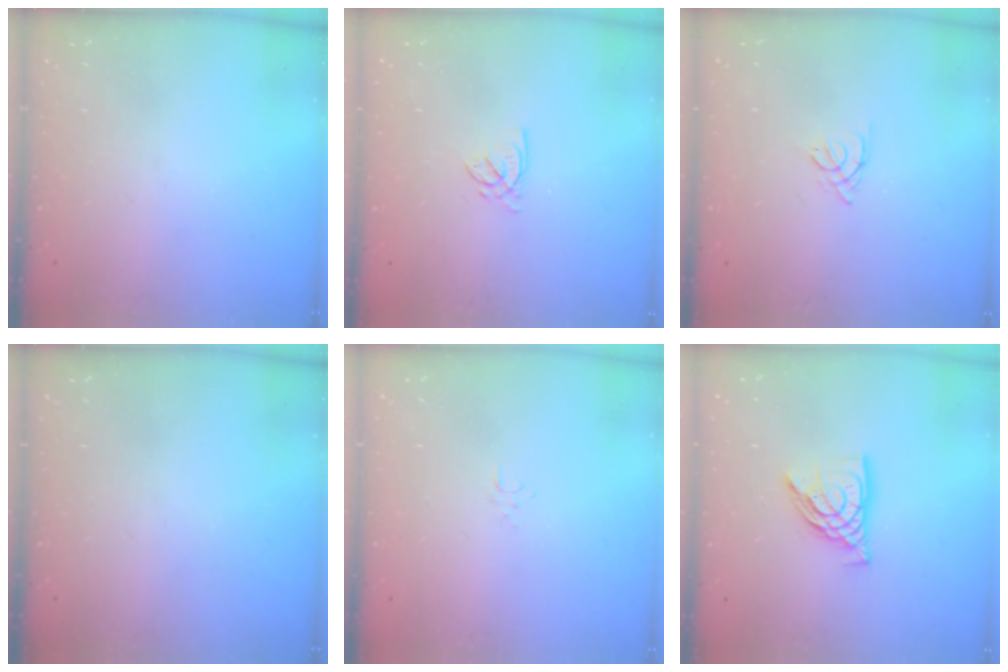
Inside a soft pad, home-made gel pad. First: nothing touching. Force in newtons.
{"total": 2.2, "press": 2.2, "slide": 0.3}
{"total": 3.0, "press": 2.9, "slide": 0.7}
{"total": 0.0}
{"total": 4.1, "press": 4.1, "slide": 0.6}
{"total": 10.7, "press": 10.6, "slide": 1.2}